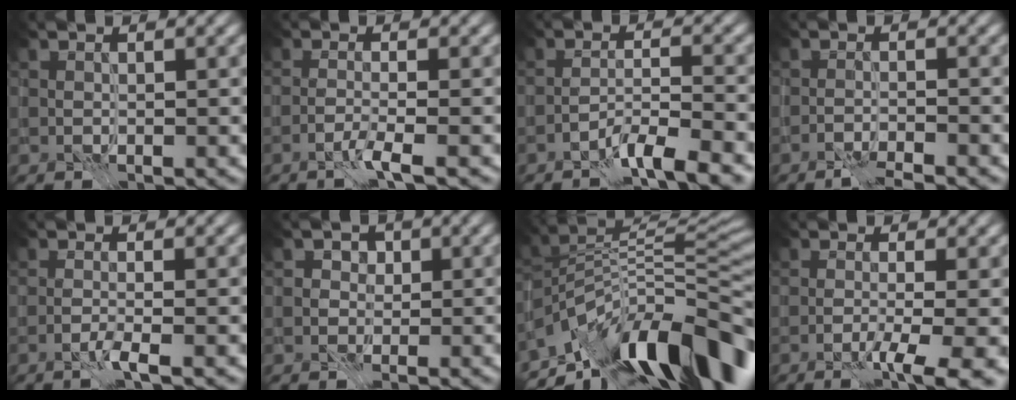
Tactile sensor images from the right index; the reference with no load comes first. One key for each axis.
{"total": 1.9, "fx": -1.6, "fy": -0.1, "fz": 1.1, "tx": -0.016, "ty": 0.007, "tz": -0.040}
{"total": 4.4, "fx": -3.7, "fy": 0.2, "fz": 2.3, "tx": -0.035, "ty": 0.009, "tz": -0.070}
{"total": 3.0, "fx": -2.7, "fy": 0.0, "fz": 1.1, "tx": -0.025, "ty": 0.006, "tz": -0.055}
{"total": 1.6, "fx": -1.4, "fy": -0.1, "fz": 0.8, "tx": -0.012, "ty": 0.007, "tz": -0.034}
{"total": 1.9, "fx": 0.1, "fy": 1.8, "fz": 0.5, "tx": 0.012, "ty": 0.014, "tz": -0.012}
{"total": 14.0, "fx": -8.8, "fy": 5.1, "fz": 9.6, "tx": -0.168, "ty": 0.022, "tz": -0.153}
{"total": 4.7, "fx": -2.8, "fy": 0.7, "fz": 3.7, "tx": -0.052, "ty": 0.003, "tz": -0.047}